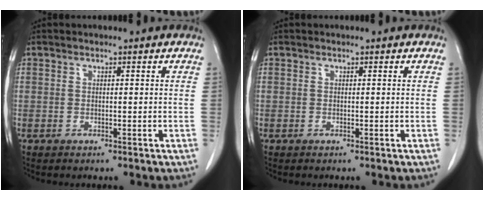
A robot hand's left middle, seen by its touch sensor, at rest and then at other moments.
{"total": 0.0}